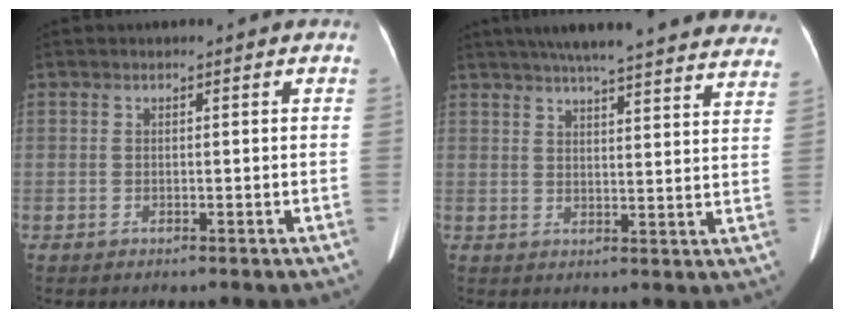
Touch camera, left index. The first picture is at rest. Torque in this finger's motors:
{"motor_torque": [0.80, -1.11, 0.07, 0.13]}